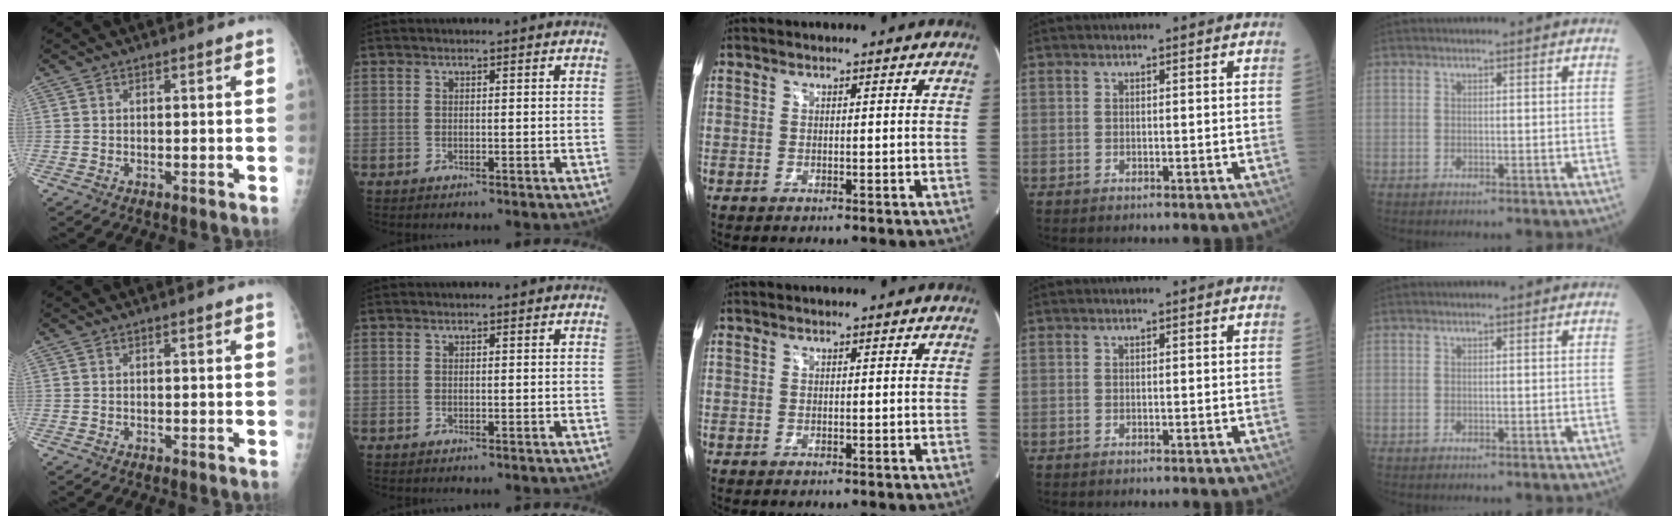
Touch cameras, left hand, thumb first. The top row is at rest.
{}